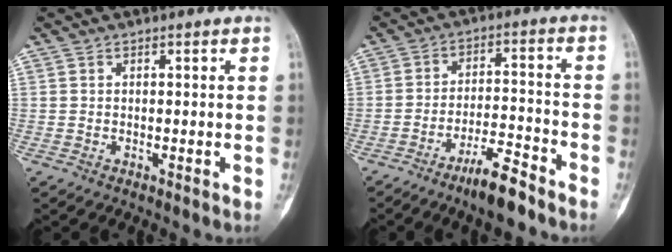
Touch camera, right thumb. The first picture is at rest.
{"total": 8.4, "force": [-6.3, 1.6, 5.4], "torque": [-0.093, 0.048, -0.108]}